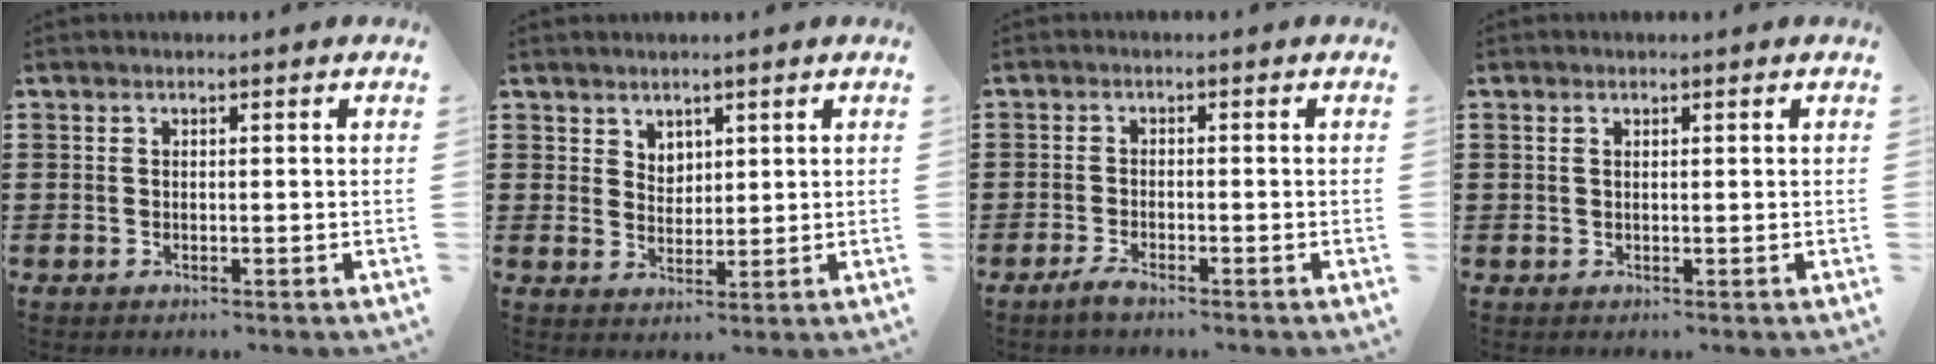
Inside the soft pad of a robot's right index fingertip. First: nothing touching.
{"total": 2.8, "force": [2.1, 1.9, 0.2], "torque": [-0.011, 0.005, 0.040]}
{"total": 1.8, "force": [-1.5, 0.0, 1.1], "torque": [-0.026, -0.005, -0.028]}
{"total": 0.7, "force": [0.4, 0.5, 0.4], "torque": [-0.010, 0.005, 0.007]}